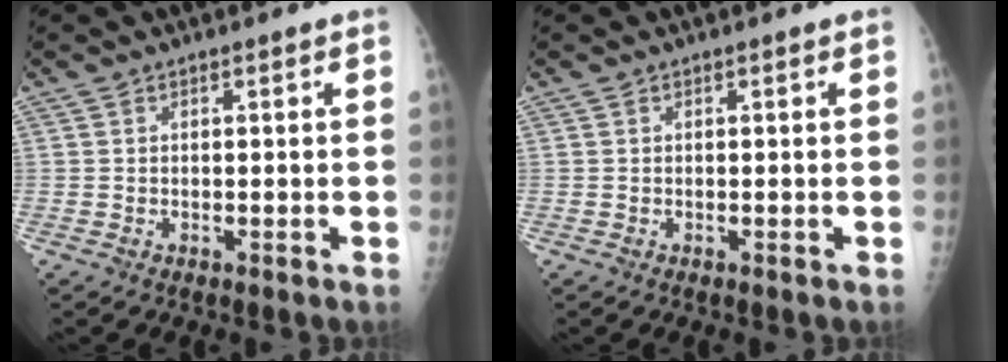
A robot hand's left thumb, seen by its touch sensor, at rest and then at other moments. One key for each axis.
{"total": 0.0}